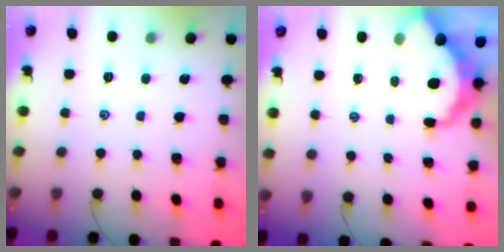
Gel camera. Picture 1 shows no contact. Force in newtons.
{"total": 6.1, "press": 6.1, "slide": 0.4}